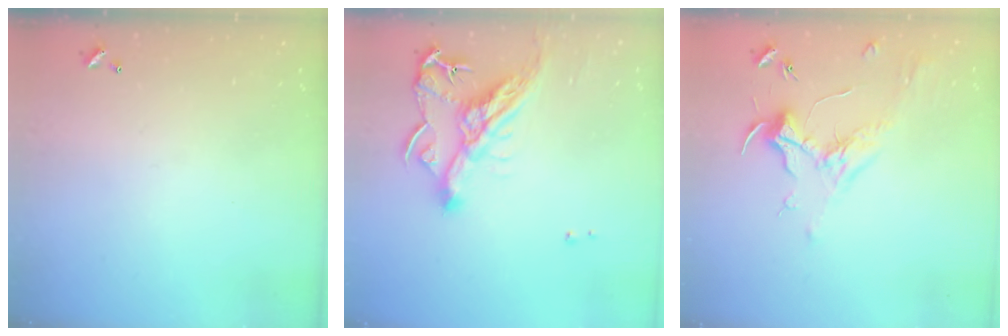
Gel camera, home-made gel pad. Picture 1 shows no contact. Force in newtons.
{"total": 12.8, "press": 12.8, "slide": 1.1}
{"total": 2.0, "press": 1.9, "slide": 0.6}